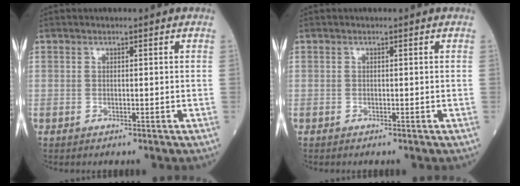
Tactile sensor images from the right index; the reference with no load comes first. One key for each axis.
{"total": 0.0}